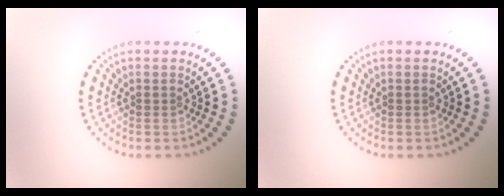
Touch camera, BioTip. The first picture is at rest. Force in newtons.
{"total": 0.0}